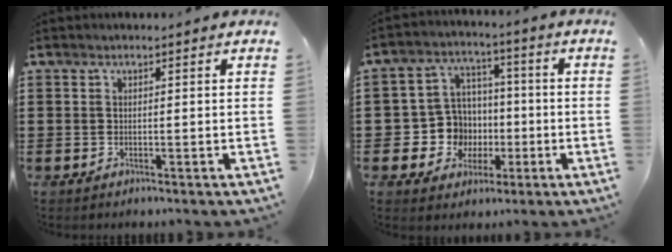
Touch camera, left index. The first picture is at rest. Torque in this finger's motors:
{"motor_torque": [0.80, 0.06, 0.42, 0.05]}